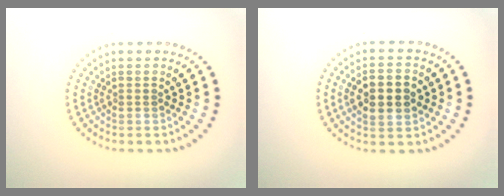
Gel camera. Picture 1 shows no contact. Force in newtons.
{"total": 4.6, "press": 4.6, "slide": 0.2}